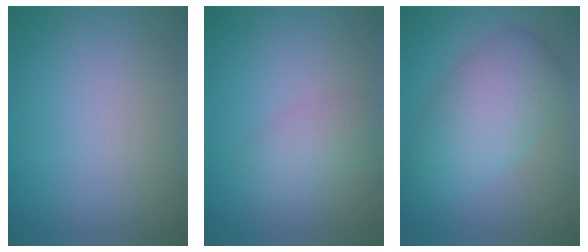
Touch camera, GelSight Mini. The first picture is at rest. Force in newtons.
{"total": 2.3, "press": 2.3, "slide": 0.1}
{"total": 6.3, "press": 6.3, "slide": 0.4}